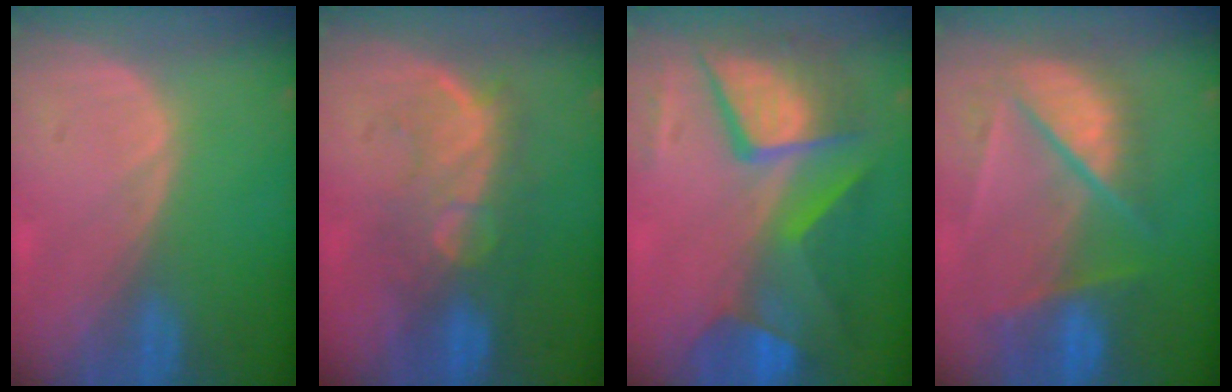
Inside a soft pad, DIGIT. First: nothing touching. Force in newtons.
{"total": 9.3, "press": 8.5, "slide": 3.7}
{"total": 11.3, "press": 11.3, "slide": 1.2}
{"total": 9.4, "press": 8.2, "slide": 4.5}